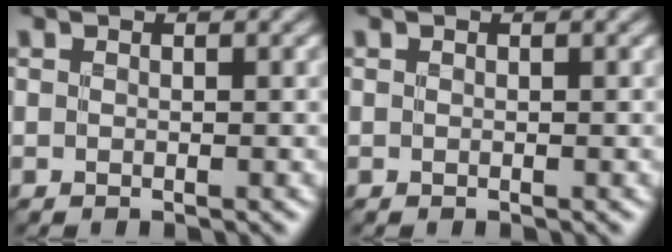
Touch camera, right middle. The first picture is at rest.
{"total": 0.0}